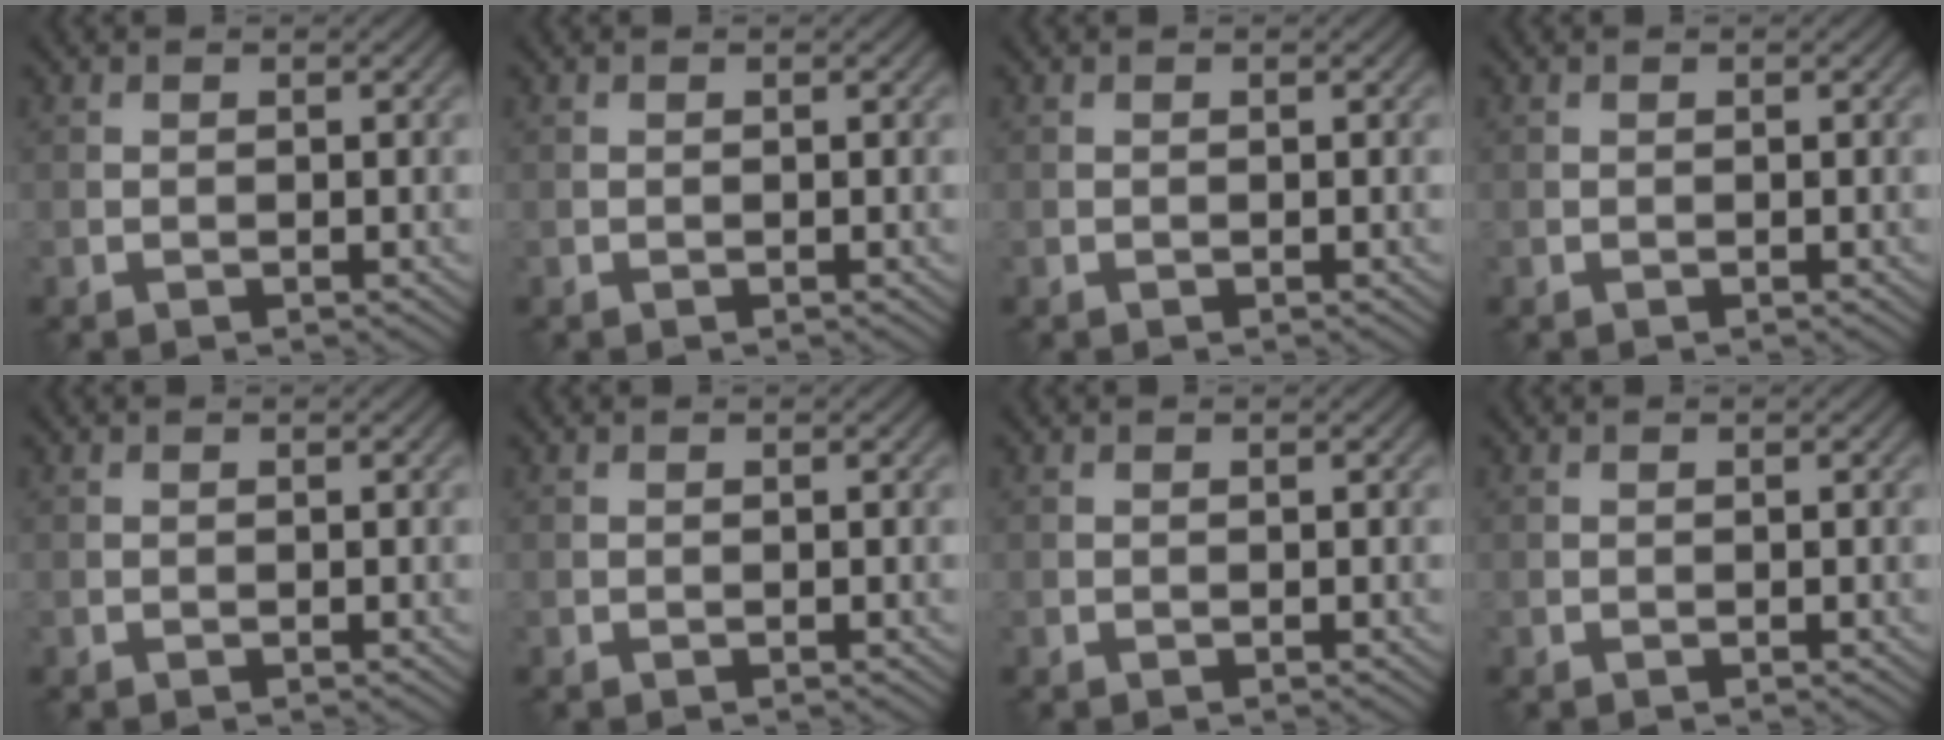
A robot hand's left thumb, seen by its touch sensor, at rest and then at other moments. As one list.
[{"total": 0.0}, {"total": 0.0}, {"total": 0.0}, {"total": 0.0}, {"total": 0.0}, {"total": 0.0}, {"total": 0.0}]